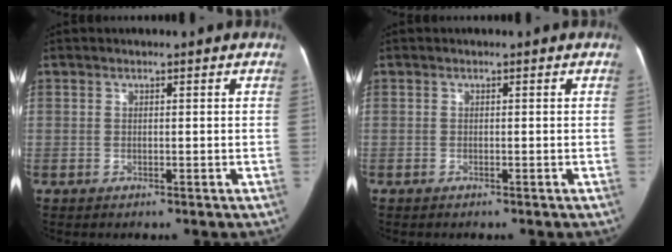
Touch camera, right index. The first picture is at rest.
{"total": 0.0}